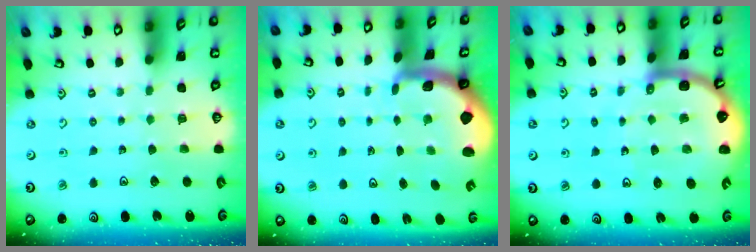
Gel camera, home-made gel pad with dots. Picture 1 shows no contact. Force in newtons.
{"total": 1.7, "press": 1.7, "slide": 0.4}
{"total": 9.2, "press": 9.1, "slide": 1.1}